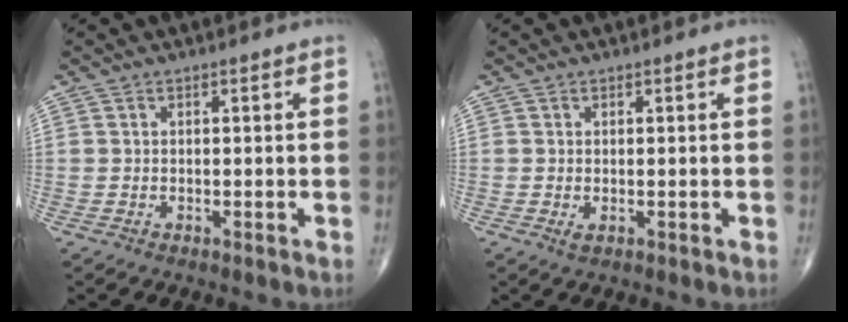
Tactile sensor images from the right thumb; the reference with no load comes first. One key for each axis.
{"total": 1.0, "fx": -0.2, "fy": 0.5, "fz": 0.8, "tx": -0.015, "ty": -0.004, "tz": -0.002}